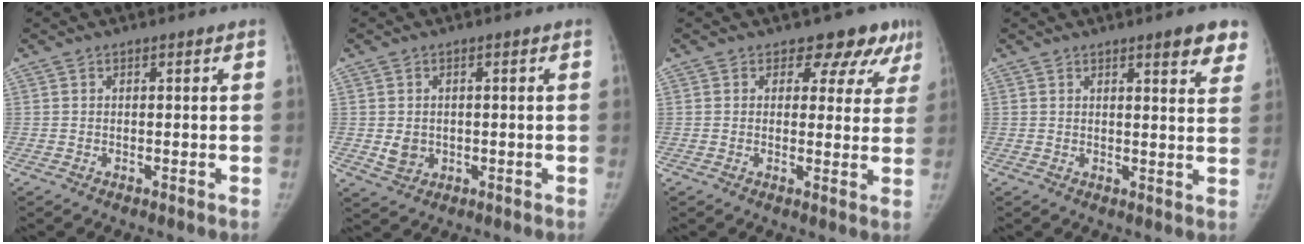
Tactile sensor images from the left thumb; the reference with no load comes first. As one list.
[{"total": 3.4, "force": [-0.3, 3.0, 1.6], "torque": [-0.016, -0.001, 0.006]}, {"total": 8.0, "force": [5.7, 5.1, 2.4], "torque": [0.020, -0.021, 0.048]}, {"total": 6.9, "force": [4.7, 1.7, 4.8], "torque": [-0.036, -0.021, 0.053]}]